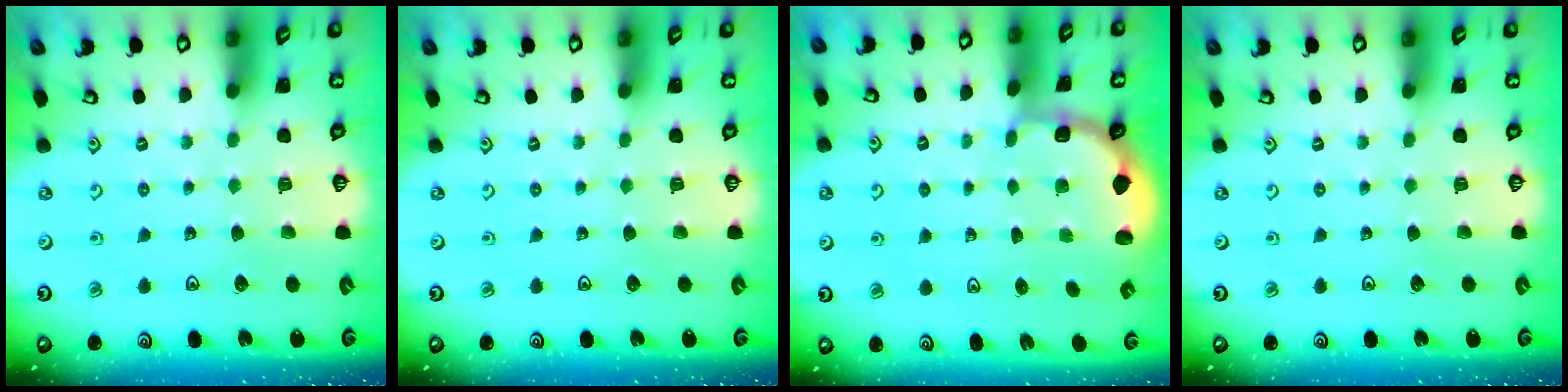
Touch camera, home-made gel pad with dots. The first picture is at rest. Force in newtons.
{"total": 0.0}
{"total": 2.0, "press": 1.8, "slide": 0.7}
{"total": 0.0}